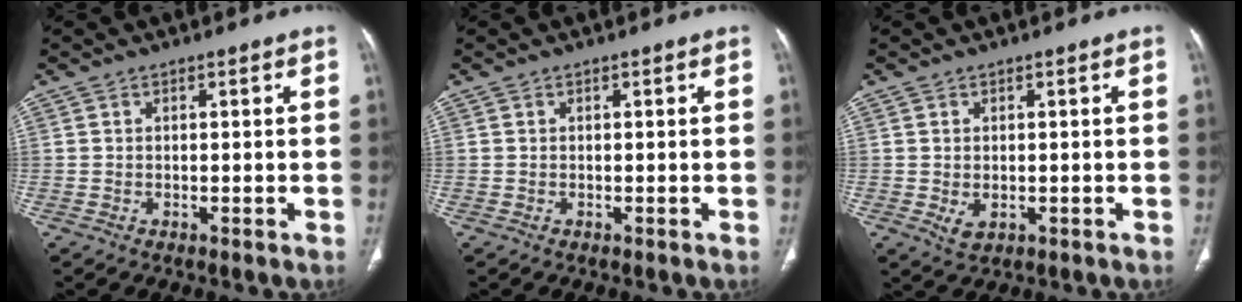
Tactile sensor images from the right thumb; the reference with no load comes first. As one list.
[{"total": 0.0}, {"total": 2.7, "force": [-0.4, 1.8, 2.0], "torque": [-0.033, -0.003, 0.003]}]